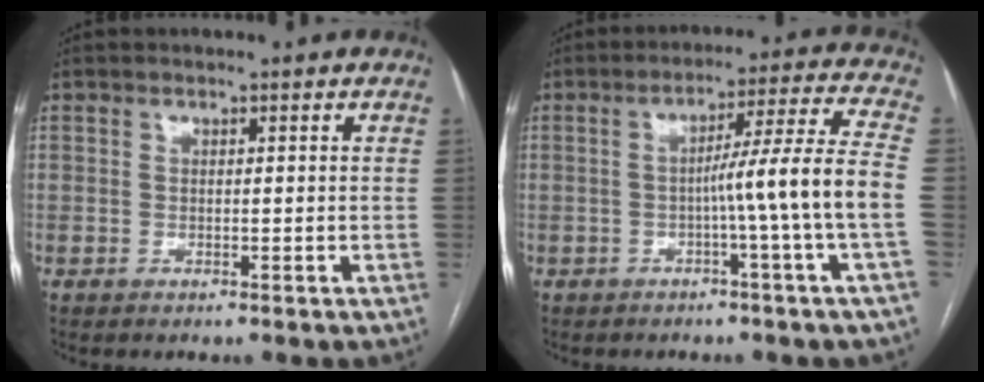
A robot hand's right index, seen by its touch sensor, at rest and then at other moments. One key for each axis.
{"total": 10.7, "fx": -2.2, "fy": -2.6, "fz": 10.1, "tx": -0.150, "ty": 0.009, "tz": -0.033}